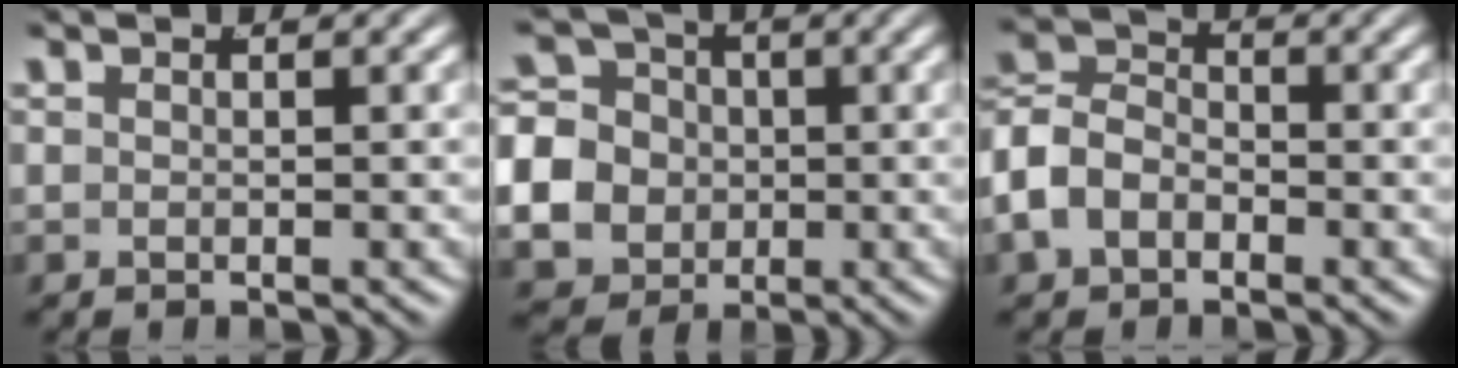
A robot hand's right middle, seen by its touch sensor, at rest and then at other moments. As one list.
[{"total": 13.9, "force": [-1.8, 12.9, 4.7], "torque": [-0.131, -0.046, -0.037]}, {"total": 6.6, "force": [-1.4, 5.8, 2.8], "torque": [-0.073, -0.008, -0.030]}]